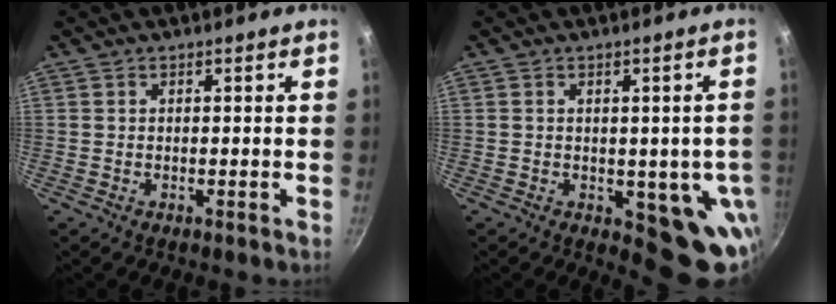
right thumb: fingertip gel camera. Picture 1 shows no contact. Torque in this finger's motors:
{"motor_torque": [2.37, 2.51, 1.74, -1.03, 0.39]}